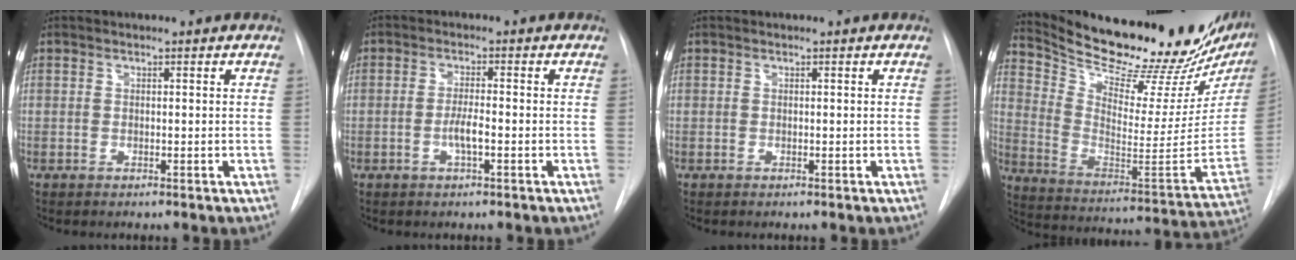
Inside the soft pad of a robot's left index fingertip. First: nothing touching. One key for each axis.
{"total": 2.8, "fx": -1.0, "fy": 0.3, "fz": 2.6, "tx": -0.050, "ty": -0.002, "tz": -0.019}
{"total": 0.0}
{"total": 28.9, "fx": 25.4, "fy": 5.2, "fz": 12.8, "tx": -0.214, "ty": -0.098, "tz": 0.351}